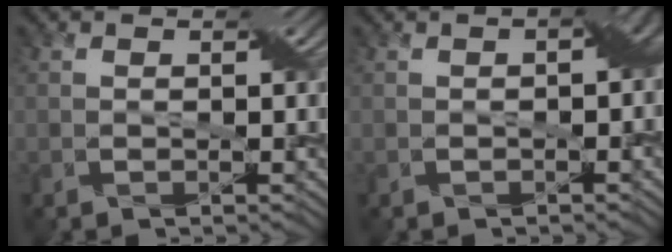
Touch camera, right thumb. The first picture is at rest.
{"total": 3.3, "force": [-0.3, 1.8, 2.7], "torque": [-0.032, 0.000, -0.003]}